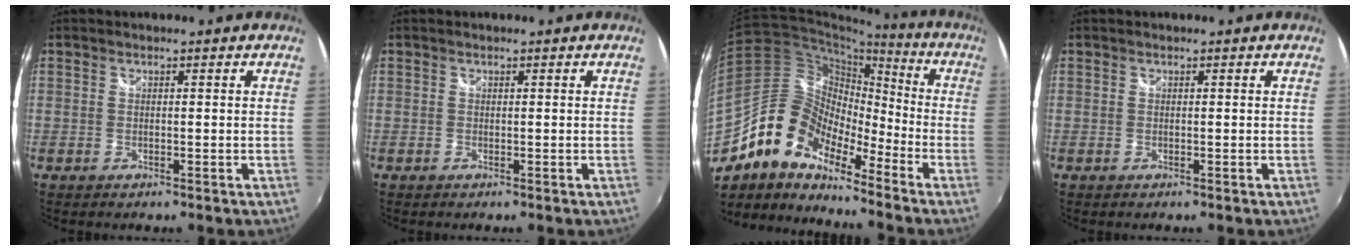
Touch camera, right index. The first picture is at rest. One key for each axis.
{"total": 0.0}
{"total": 15.3, "fx": -10.5, "fy": 7.5, "fz": 8.2, "tx": -0.147, "ty": 0.008, "tz": -0.218}
{"total": 0.0}